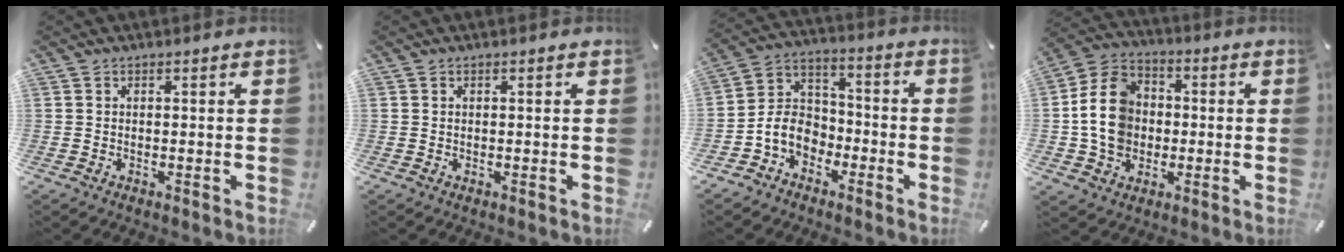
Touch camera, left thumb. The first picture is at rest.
{"total": 0.0}
{"total": 9.1, "force": [-4.2, 7.5, 3.1], "torque": [-0.079, 0.028, -0.079]}
{"total": 12.3, "force": [-0.9, 10.6, 6.1], "torque": [-0.138, 0.024, -0.013]}